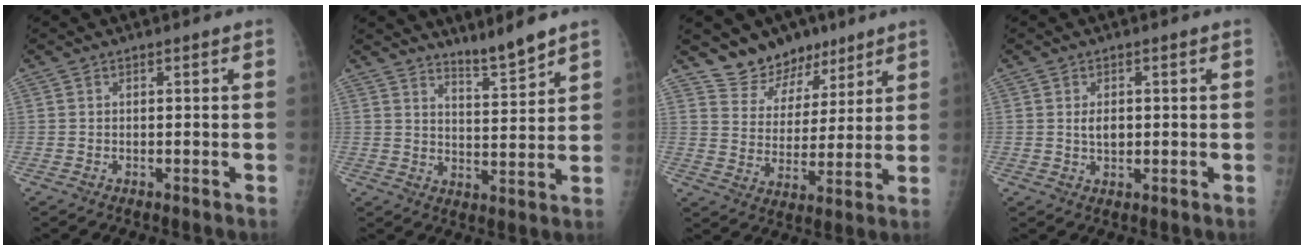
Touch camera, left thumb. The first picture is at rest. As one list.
[{"total": 5.8, "force": [5.3, -0.1, 2.4], "torque": [-0.038, -0.051, 0.093]}, {"total": 10.5, "force": [8.3, 6.3, 1.7], "torque": [0.016, -0.059, 0.151]}, {"total": 2.7, "force": [0.4, 1.9, 2.0], "torque": [-0.024, -0.003, 0.009]}]